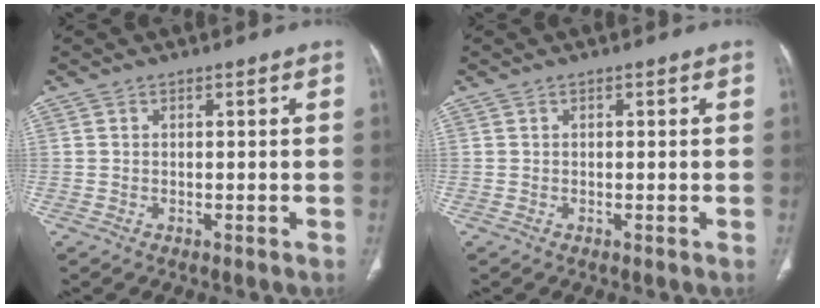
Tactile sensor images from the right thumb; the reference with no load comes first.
{"total": 0.0}